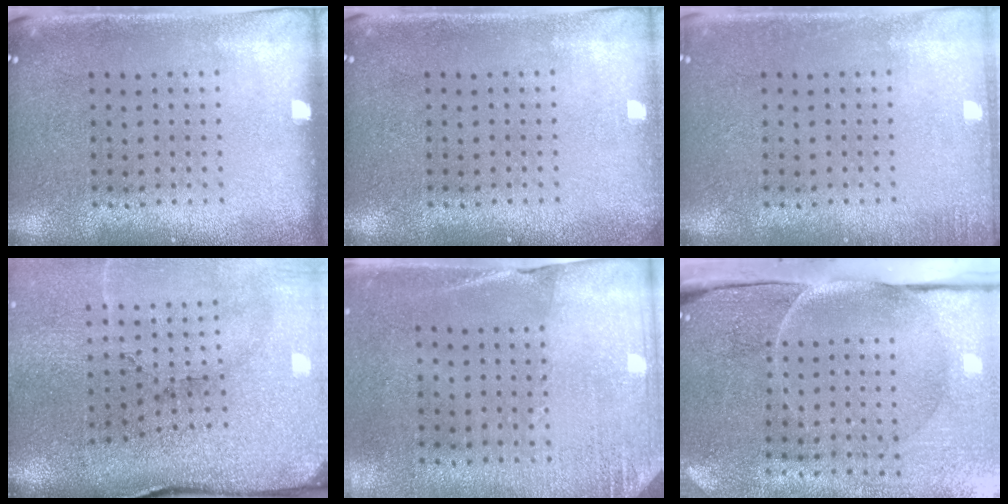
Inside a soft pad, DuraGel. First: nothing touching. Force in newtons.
{"total": 0.7, "press": 0.7, "slide": 0.0}
{"total": 1.1, "press": 1.1, "slide": 0.2}
{"total": 4.1, "press": 3.5, "slide": 2.0}
{"total": 2.6, "press": 2.3, "slide": 1.1}
{"total": 4.9, "press": 3.9, "slide": 3.0}